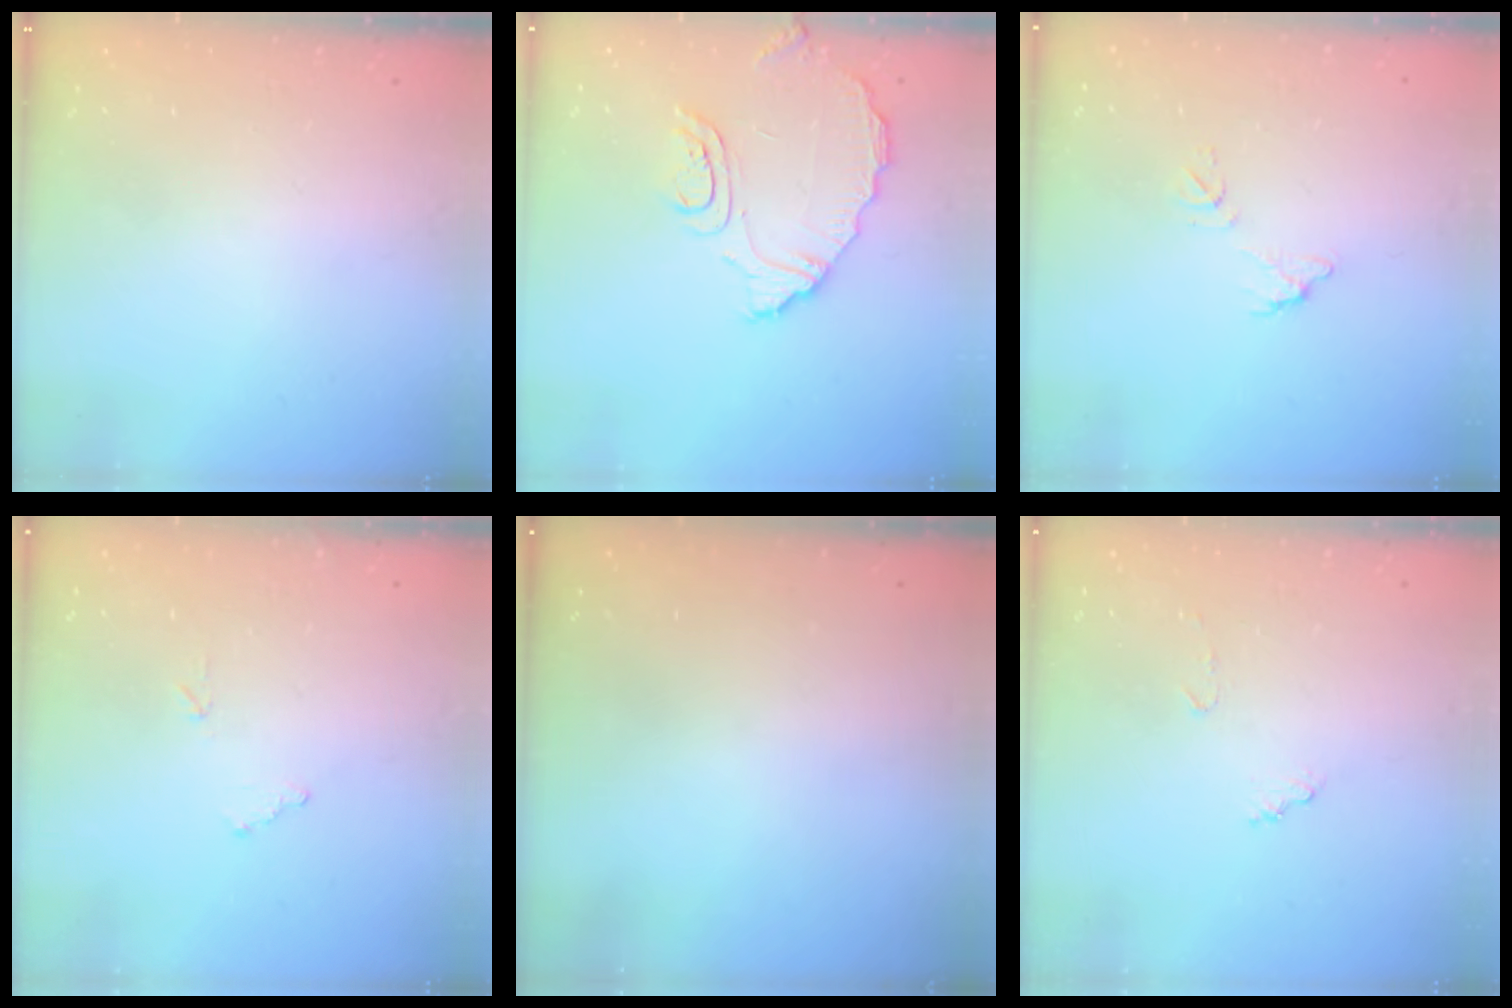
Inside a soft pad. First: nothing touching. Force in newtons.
{"total": 9.5, "press": 9.5, "slide": 0.8}
{"total": 6.2, "press": 6.2, "slide": 0.4}
{"total": 7.2, "press": 7.1, "slide": 0.5}
{"total": 3.0, "press": 3.0, "slide": 0.1}
{"total": 7.1, "press": 7.1, "slide": 0.5}